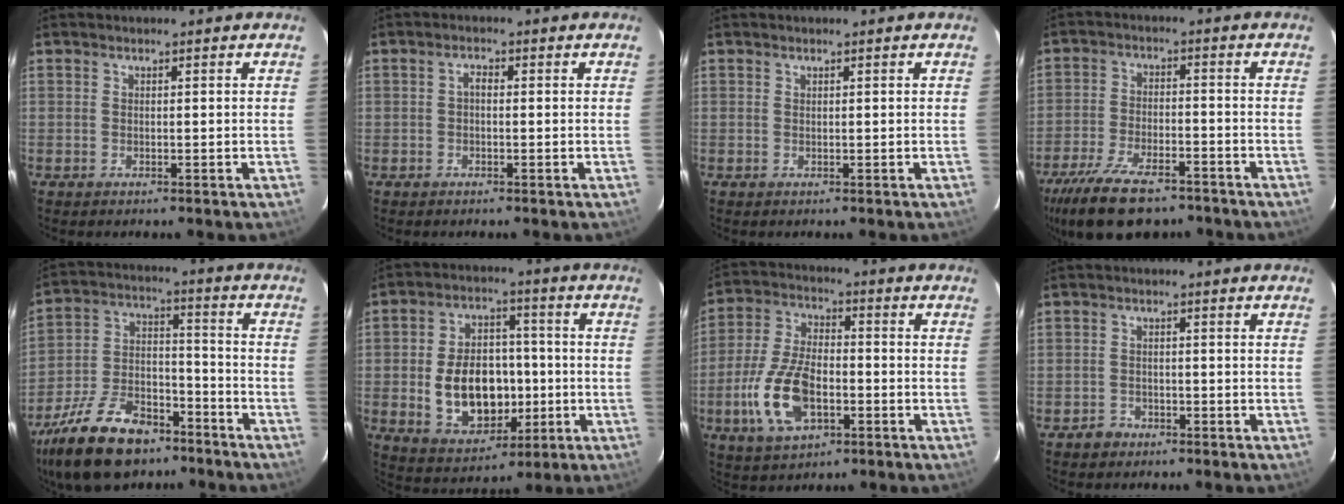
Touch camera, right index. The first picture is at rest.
{"total": 1.4, "force": [-0.2, 0.8, 1.1], "torque": [-0.022, 0.008, -0.007]}
{"total": 0.0}
{"total": 16.0, "force": [-11.9, 6.3, 8.6], "torque": [-0.193, -0.027, -0.201]}
{"total": 20.5, "force": [-14.2, 10.1, 10.8], "torque": [-0.236, -0.003, -0.238]}
{"total": 14.7, "force": [-2.3, 10.1, 10.5], "torque": [-0.213, 0.016, -0.013]}
{"total": 13.8, "force": [-4.6, 7.0, 11.0], "torque": [-0.240, -0.001, -0.080]}
{"total": 2.6, "force": [-1.7, 1.9, 0.2], "torque": [-0.006, 0.008, -0.026]}